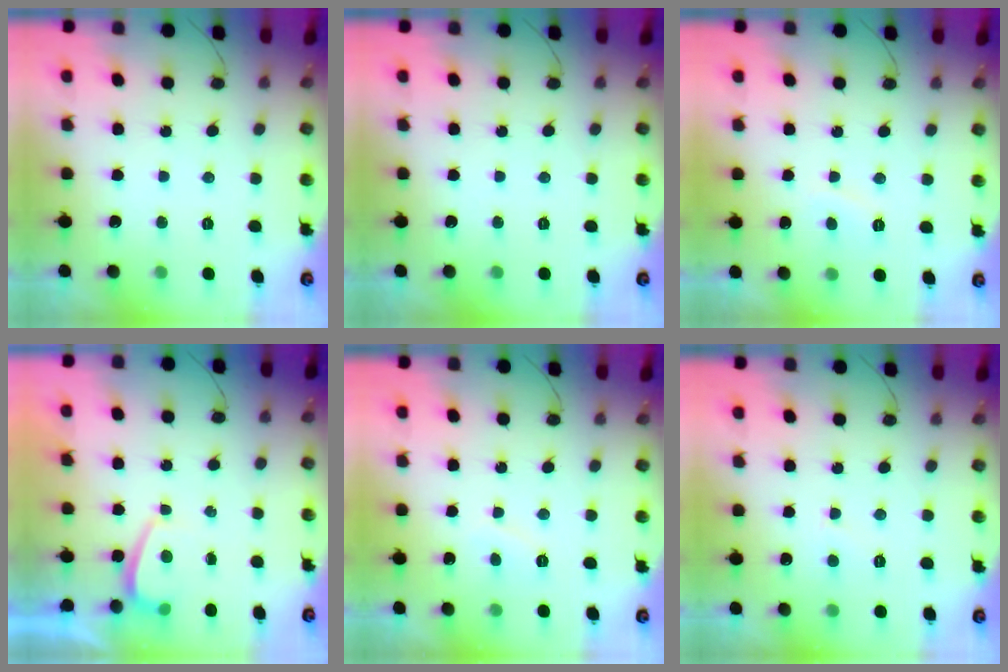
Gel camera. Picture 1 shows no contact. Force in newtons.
{"total": 0.0}
{"total": 2.0, "press": 1.9, "slide": 0.7}
{"total": 0.6, "press": 0.3, "slide": 0.5}
{"total": 3.0, "press": 3.0, "slide": 0.3}
{"total": 2.7, "press": 2.7, "slide": 0.2}